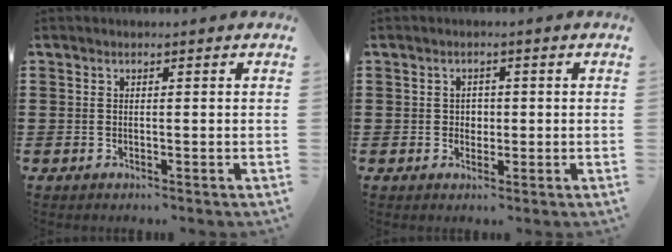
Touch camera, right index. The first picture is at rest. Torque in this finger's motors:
{"motor_torque": [0.01, 1.04, 0.02, 0.00]}